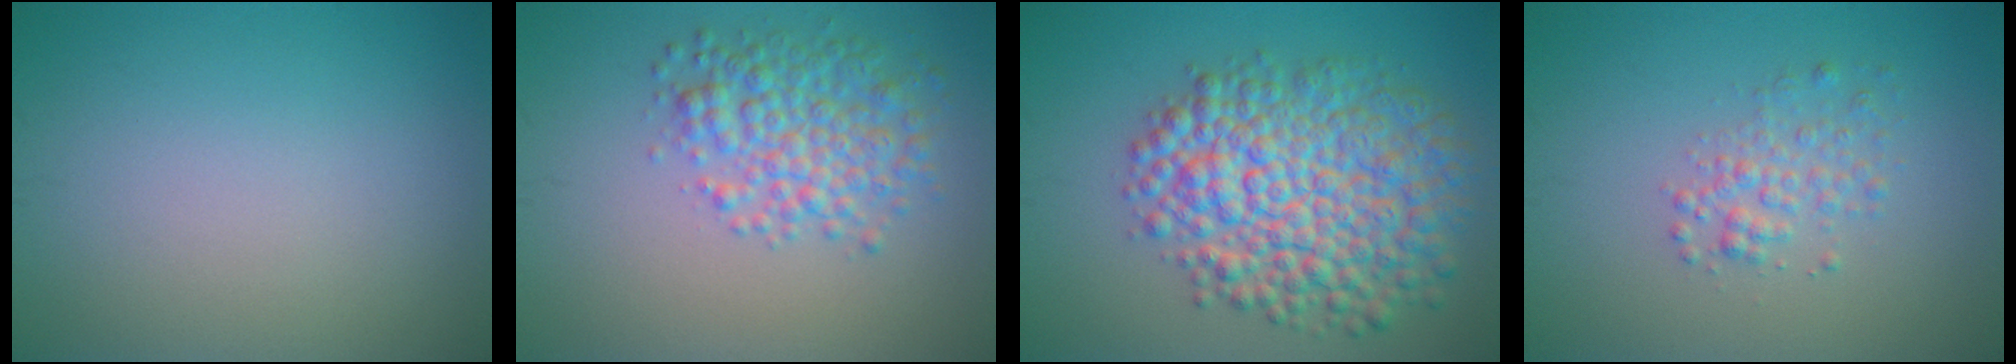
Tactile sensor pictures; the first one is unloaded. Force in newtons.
{"total": 4.5, "press": 4.4, "slide": 0.1}
{"total": 9.7, "press": 9.7, "slide": 0.2}
{"total": 2.1, "press": 2.1, "slide": 0.1}